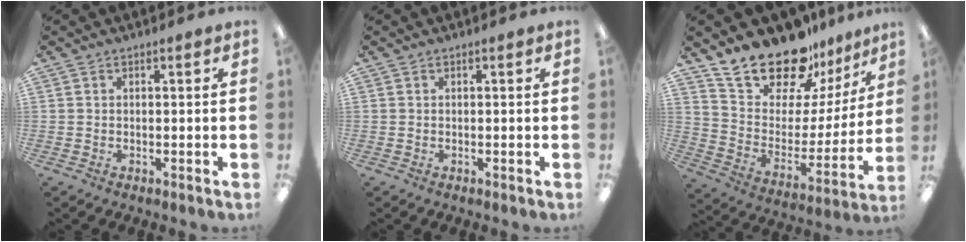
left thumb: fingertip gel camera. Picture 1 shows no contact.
{"total": 0.0}
{"total": 20.2, "force": [18.1, 7.3, 5.4], "torque": [-0.111, -0.151, 0.325]}